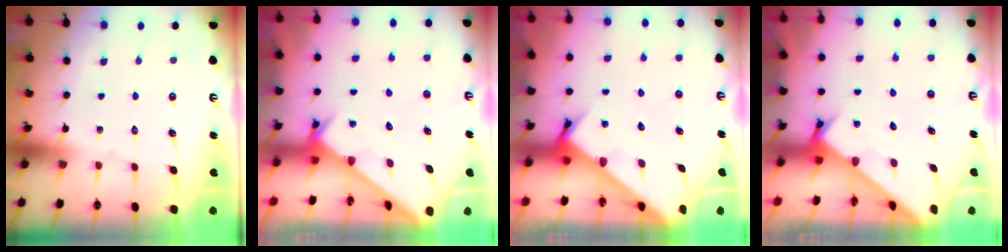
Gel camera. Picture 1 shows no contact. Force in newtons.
{"total": 2.3, "press": 2.3, "slide": 0.2}
{"total": 3.3, "press": 3.3, "slide": 0.2}
{"total": 2.3, "press": 2.3, "slide": 0.2}